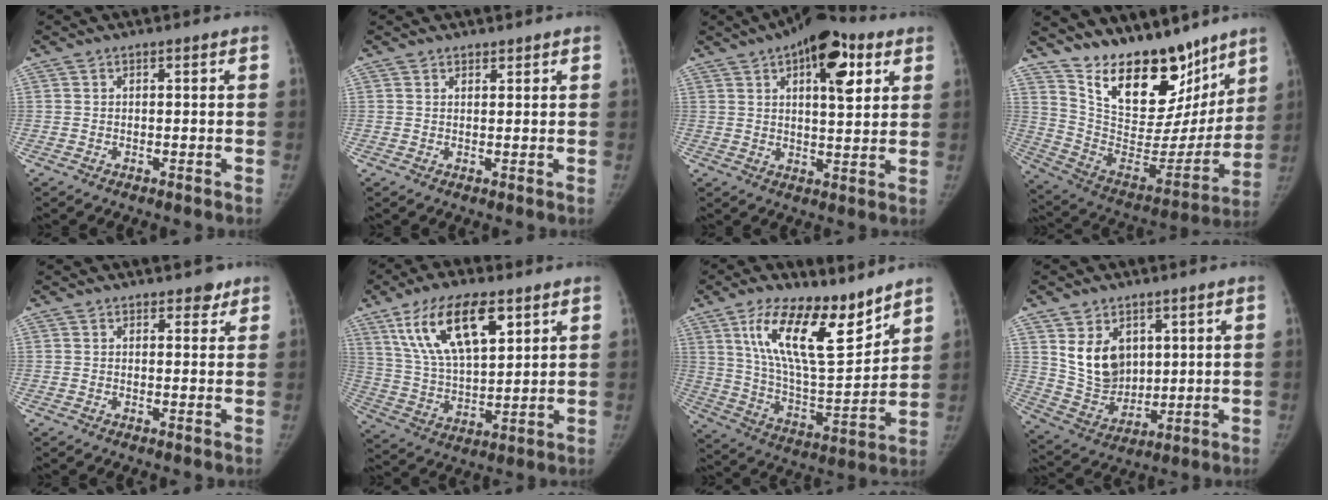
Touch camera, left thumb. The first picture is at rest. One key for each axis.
{"total": 1.1, "fx": 1.0, "fy": 0.5, "fz": 0.1, "tx": 0.008, "ty": -0.007, "tz": 0.013}
{"total": 14.2, "fx": 6.4, "fy": 6.2, "fz": 11.0, "tx": -0.124, "ty": -0.012, "tz": 0.087}
{"total": 24.6, "fx": 17.6, "fy": 11.7, "fz": 12.5, "tx": -0.153, "ty": -0.093, "tz": 0.295}
{"total": 2.3, "fx": 1.7, "fy": 1.4, "fz": 0.7, "tx": 0.011, "ty": -0.009, "tz": 0.018}
{"total": 17.4, "fx": 8.9, "fy": 7.5, "fz": 13.0, "tx": -0.212, "ty": -0.026, "tz": 0.169}
{"total": 19.6, "fx": 12.0, "fy": 7.3, "fz": 13.6, "tx": -0.198, "ty": -0.075, "tz": 0.223}
{"total": 11.1, "fx": 4.0, "fy": 8.2, "fz": 6.4, "tx": -0.079, "ty": -0.031, "tz": 0.096}